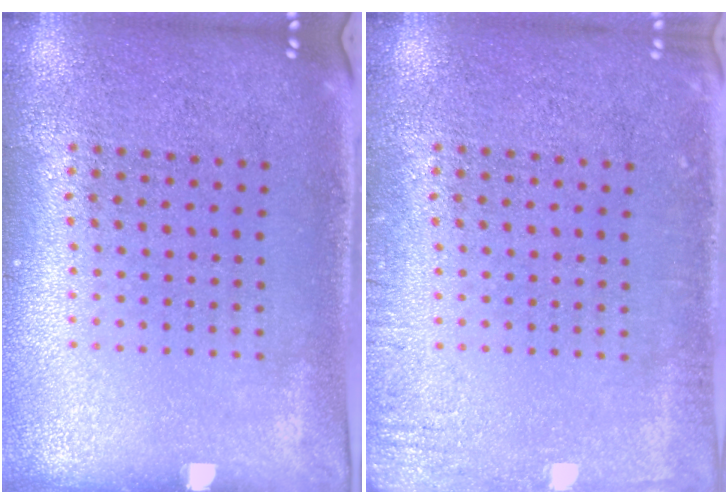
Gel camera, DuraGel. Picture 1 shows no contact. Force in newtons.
{"total": 1.8, "press": 1.8, "slide": 0.2}